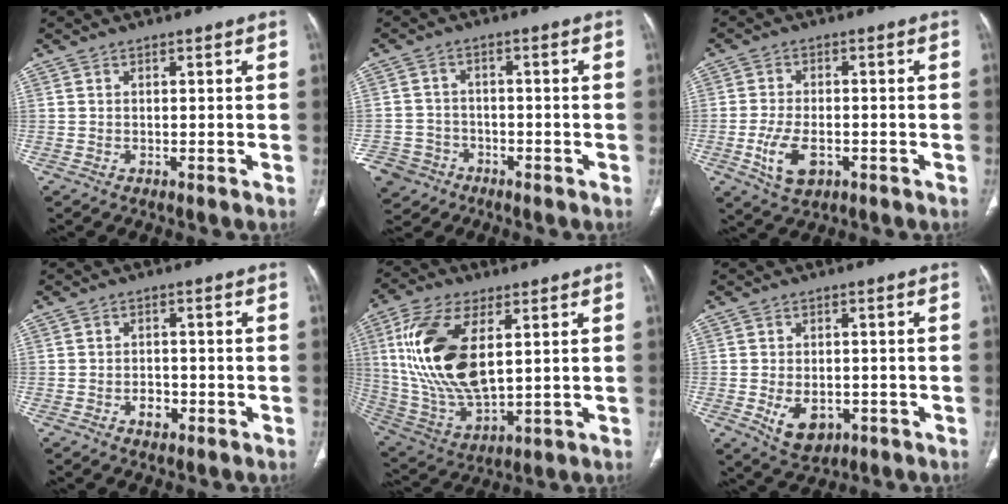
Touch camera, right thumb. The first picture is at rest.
{"total": 8.9, "force": [-4.9, 7.1, 2.2], "torque": [-0.054, 0.028, -0.083]}
{"total": 7.2, "force": [-2.3, 4.2, 5.4], "torque": [-0.102, 0.006, -0.035]}
{"total": 2.7, "force": [-1.2, 1.9, 1.4], "torque": [-0.010, 0.011, -0.017]}
{"total": 20.1, "force": [4.7, 9.9, 16.8], "torque": [-0.344, -0.020, 0.097]}
{"total": 6.6, "force": [-1.9, 4.5, 4.5], "torque": [-0.059, 0.002, -0.016]}